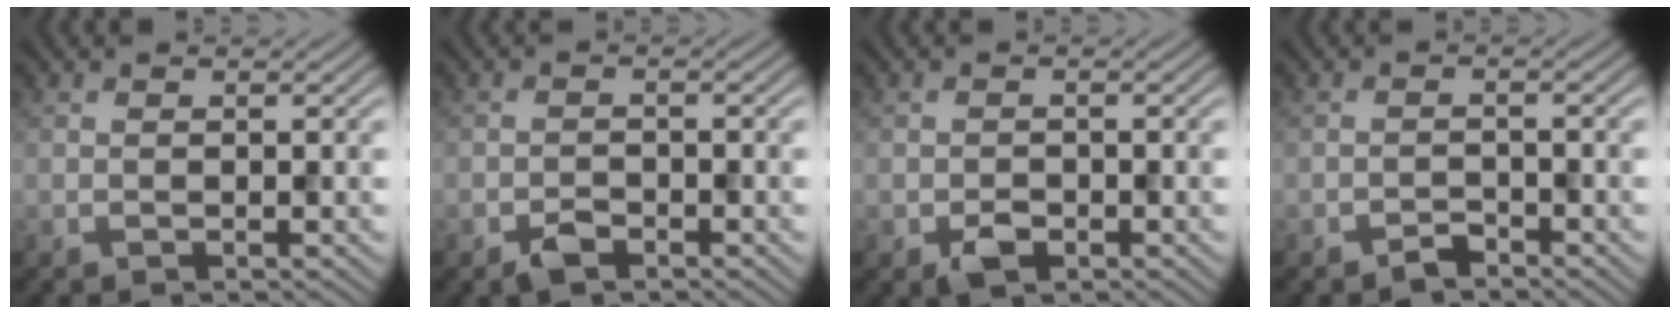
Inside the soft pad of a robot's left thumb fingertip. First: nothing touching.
{"total": 2.1, "force": [-1.5, 1.1, 0.9], "torque": [-0.015, -0.001, -0.032]}
{"total": 2.1, "force": [-1.2, 1.4, 1.1], "torque": [-0.020, -0.004, -0.023]}
{"total": 1.6, "force": [-1.4, 0.5, 0.5], "torque": [-0.005, 0.002, -0.031]}